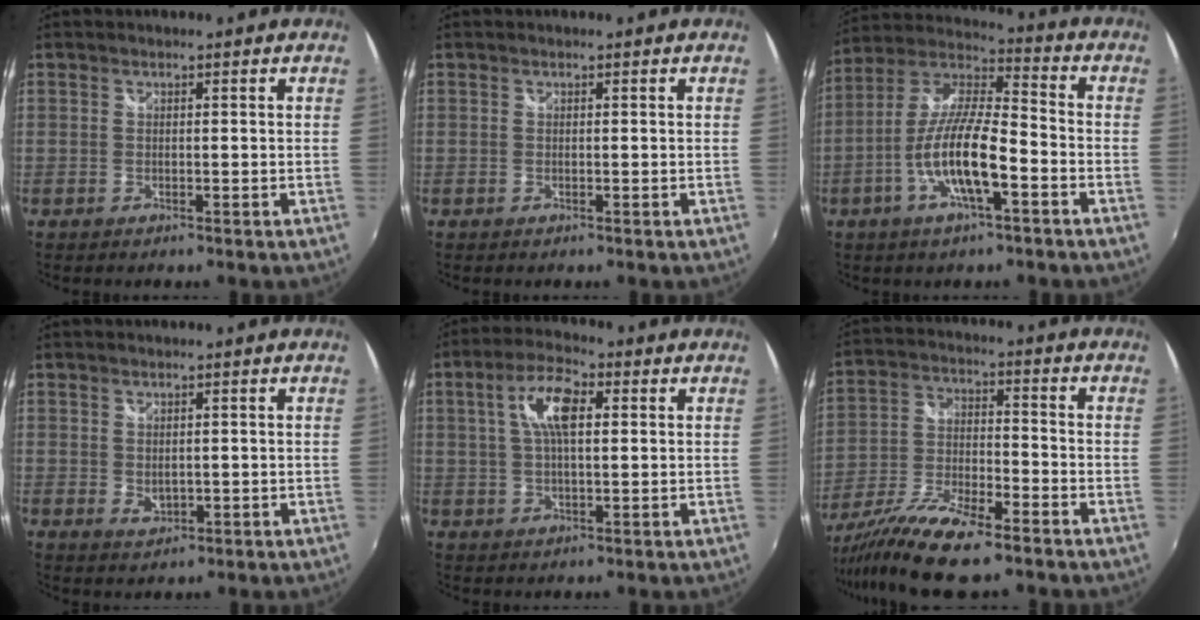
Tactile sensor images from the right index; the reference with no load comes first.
{"total": 0.0}
{"total": 13.8, "force": [-5.3, 3.3, 12.3], "torque": [-0.246, -0.003, -0.102]}
{"total": 2.3, "force": [0.2, 1.8, 1.4], "torque": [-0.022, -0.004, 0.006]}
{"total": 8.1, "force": [2.0, 3.1, 7.2], "torque": [-0.138, 0.016, 0.035]}
{"total": 14.2, "force": [-10.5, 3.0, 9.1], "torque": [-0.188, -0.033, -0.198]}